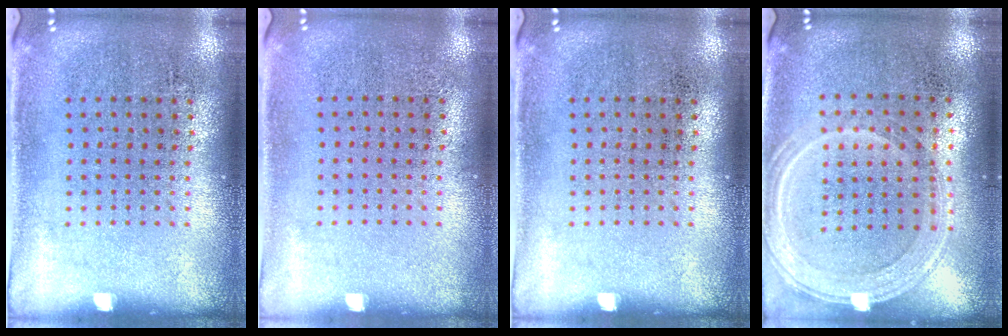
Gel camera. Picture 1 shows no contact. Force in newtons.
{"total": 0.0}
{"total": 0.0}
{"total": 1.2, "press": 1.2, "slide": 0.4}